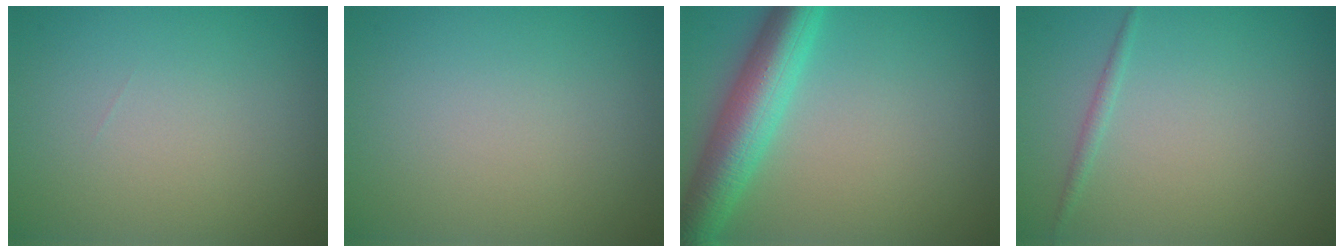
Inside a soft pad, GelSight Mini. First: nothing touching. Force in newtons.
{"total": 0.0}
{"total": 6.6, "press": 6.6, "slide": 0.1}
{"total": 0.8, "press": 0.8, "slide": 0.1}